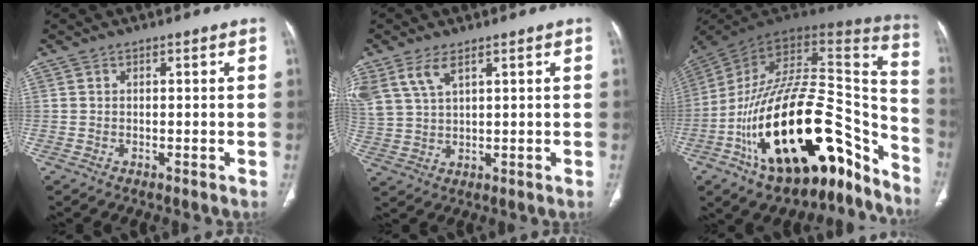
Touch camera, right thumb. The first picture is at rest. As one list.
[{"total": 6.4, "force": [3.9, 2.6, 4.4], "torque": [-0.103, -0.006, 0.091]}, {"total": 33.5, "force": [-17.8, 15.4, 23.9], "torque": [-0.303, 0.107, -0.282]}]